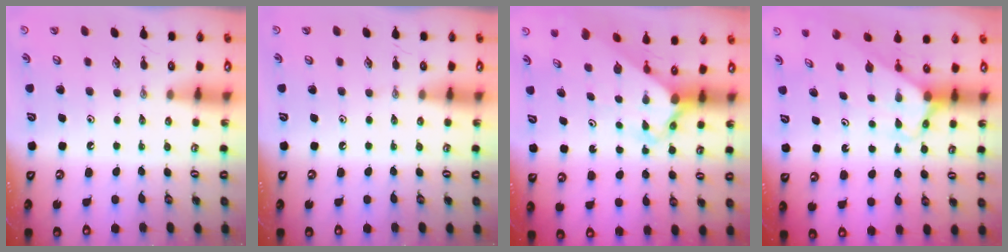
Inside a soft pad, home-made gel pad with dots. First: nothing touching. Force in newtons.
{"total": 0.0}
{"total": 2.8, "press": 2.8, "slide": 0.1}
{"total": 2.8, "press": 2.8, "slide": 0.2}